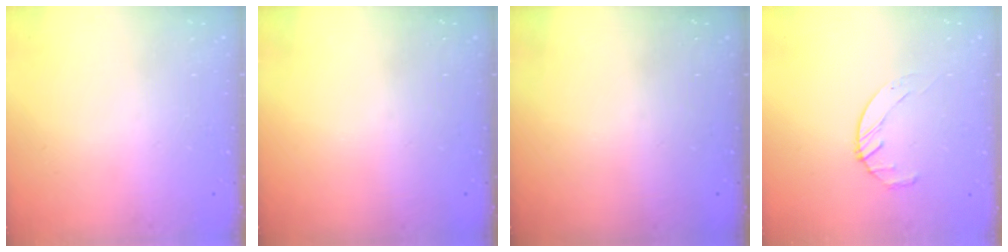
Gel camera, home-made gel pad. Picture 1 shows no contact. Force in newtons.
{"total": 0.0}
{"total": 0.0}
{"total": 4.8, "press": 4.7, "slide": 0.6}